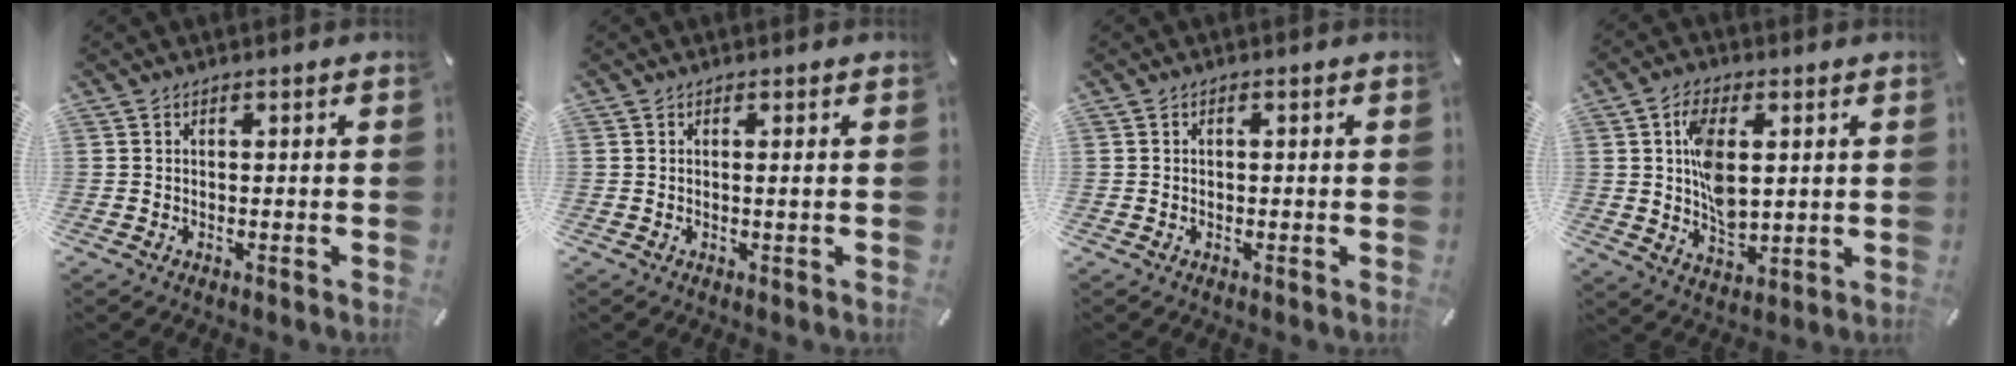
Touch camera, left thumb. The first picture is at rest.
{"total": 0.8, "force": [0.1, -0.1, 0.8], "torque": [-0.015, -0.003, 0.001]}
{"total": 0.5, "force": [-0.1, 0.4, 0.3], "torque": [-0.005, 0.002, -0.003]}
{"total": 10.2, "force": [2.0, 6.0, 7.9], "torque": [-0.154, -0.001, 0.030]}